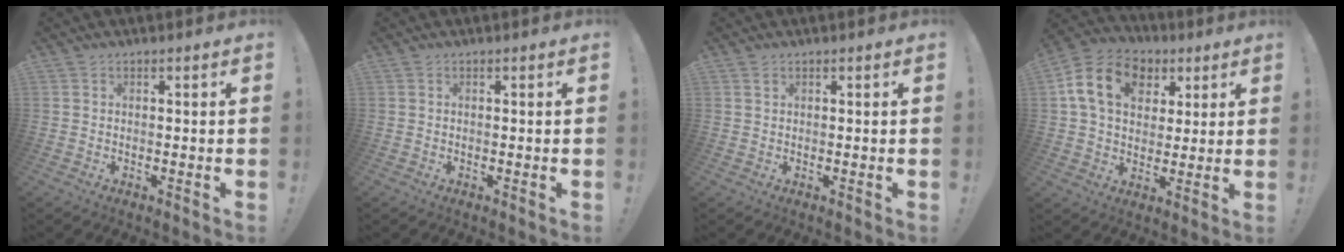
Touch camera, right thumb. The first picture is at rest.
{"total": 0.0}
{"total": 0.9, "force": [0.5, 0.4, 0.6], "torque": [-0.012, 0.000, 0.008]}
{"total": 15.9, "force": [5.4, 11.8, 9.2], "torque": [-0.153, -0.004, 0.103]}